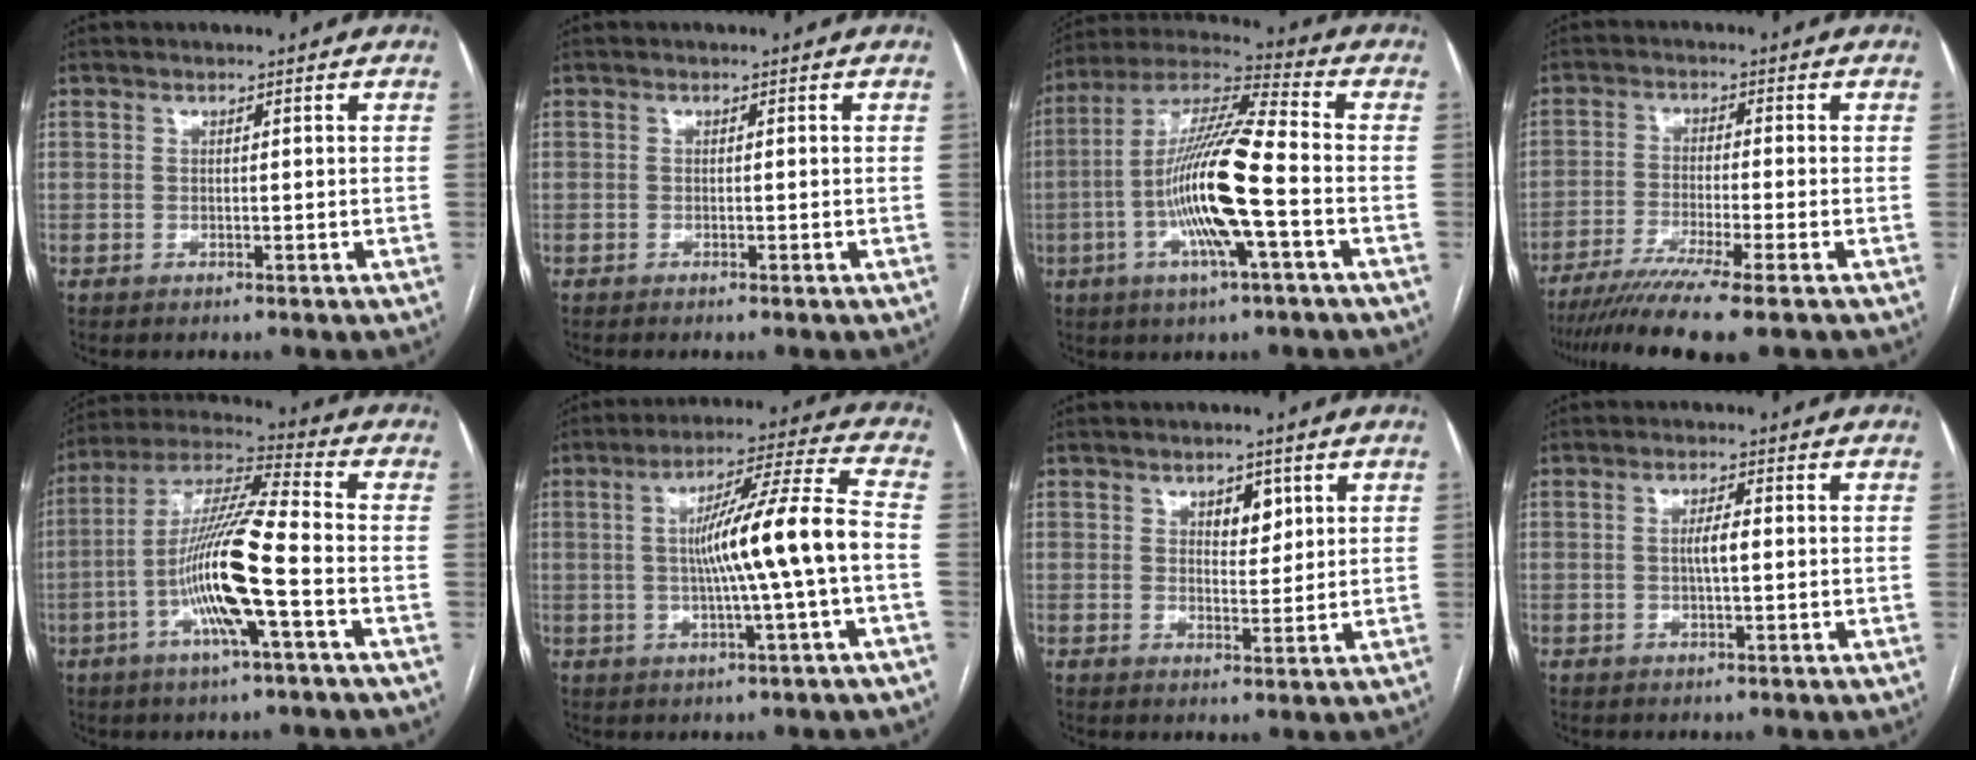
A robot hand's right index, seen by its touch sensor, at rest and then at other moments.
{"total": 0.5, "force": [-0.4, -0.1, 0.3], "torque": [-0.005, 0.000, -0.008]}
{"total": 16.1, "force": [-3.8, 1.0, 15.7], "torque": [-0.308, 0.000, -0.075]}
{"total": 10.9, "force": [-8.4, -1.3, 6.8], "torque": [-0.100, -0.029, -0.132]}
{"total": 14.7, "force": [-4.2, 0.6, 14.1], "torque": [-0.278, 0.004, -0.085]}
{"total": 13.0, "force": [-1.0, -1.1, 12.9], "torque": [-0.210, 0.014, -0.017]}
{"total": 3.7, "force": [1.7, 2.0, 2.6], "torque": [-0.035, 0.001, 0.028]}
{"total": 2.6, "force": [0.0, 0.4, 2.6], "torque": [-0.049, 0.002, -0.001]}